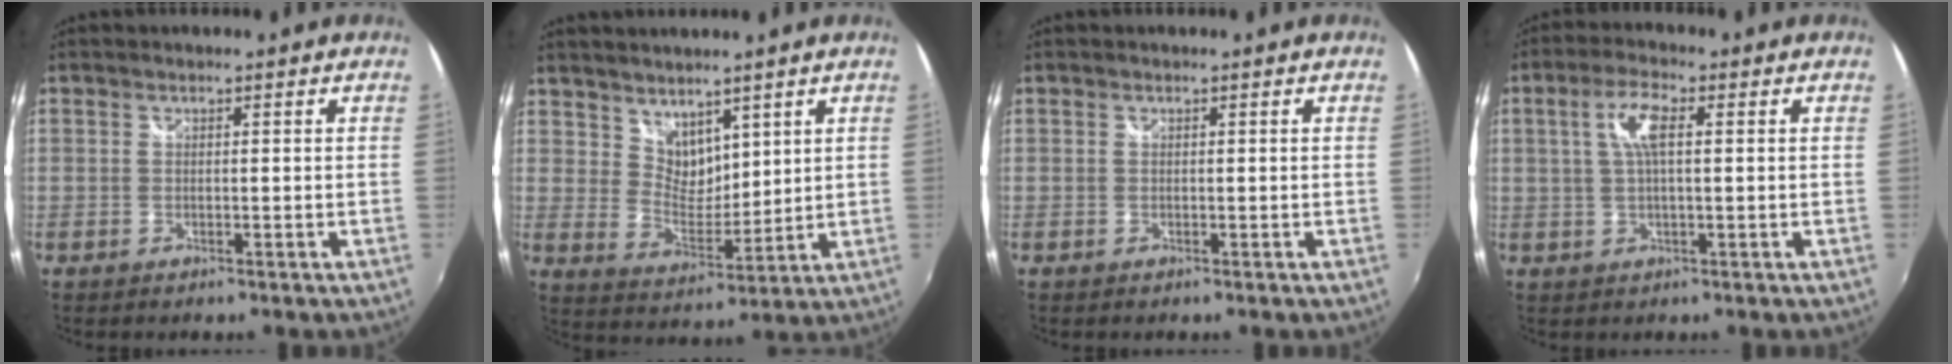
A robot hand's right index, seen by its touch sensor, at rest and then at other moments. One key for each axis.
{"total": 6.8, "fx": 5.1, "fy": 3.9, "fz": 2.3, "tx": -0.029, "ty": -0.002, "tz": 0.100}
{"total": 0.0}
{"total": 5.6, "fx": 1.2, "fy": 1.5, "fz": 5.2, "tx": -0.100, "ty": 0.008, "tz": 0.024}